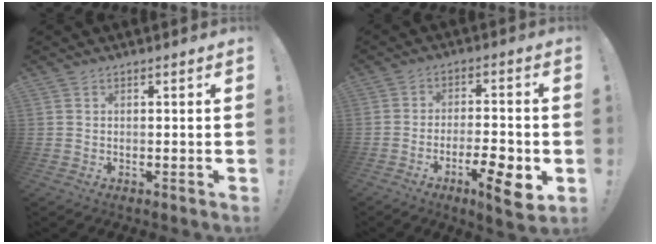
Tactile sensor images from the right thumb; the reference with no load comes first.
{"total": 11.0, "force": [-5.0, 3.1, 9.4], "torque": [-0.119, 0.022, -0.077]}